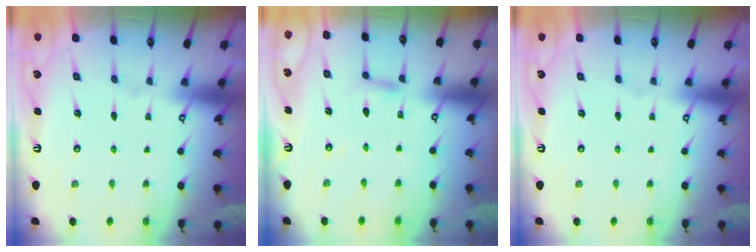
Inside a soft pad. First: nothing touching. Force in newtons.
{"total": 2.7, "press": 2.7, "slide": 0.3}
{"total": 0.0}